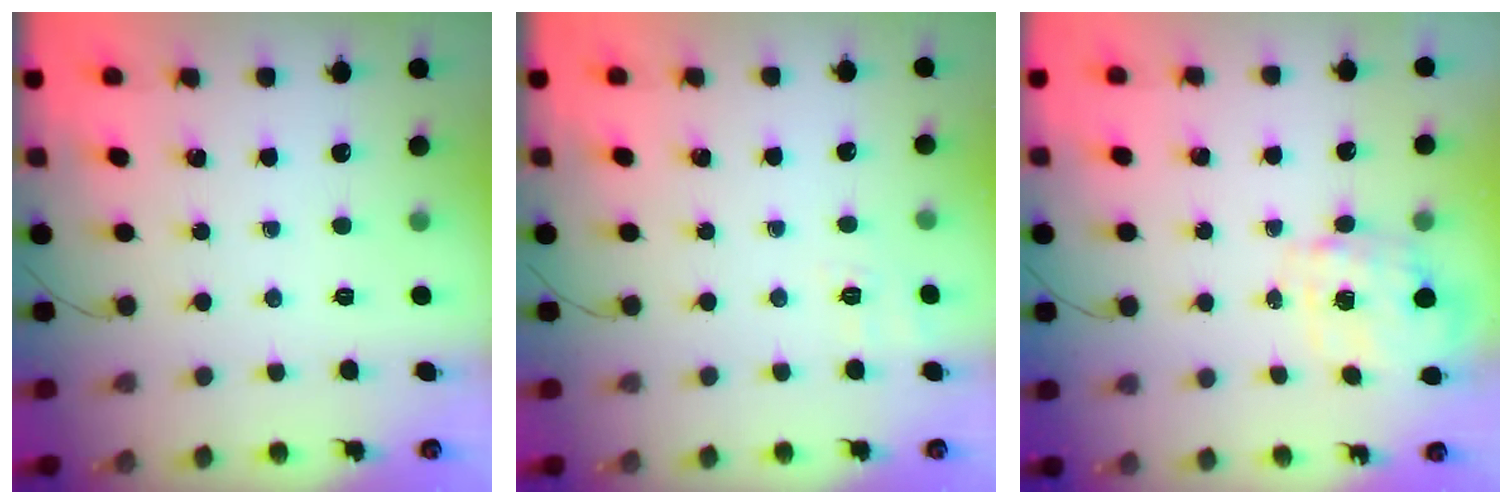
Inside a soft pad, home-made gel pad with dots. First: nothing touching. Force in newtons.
{"total": 2.6, "press": 1.6, "slide": 2.1}
{"total": 4.0, "press": 3.9, "slide": 0.8}